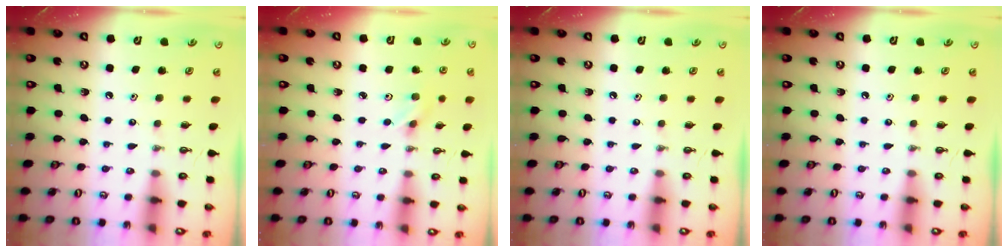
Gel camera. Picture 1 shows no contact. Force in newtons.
{"total": 2.1, "press": 2.0, "slide": 0.6}
{"total": 0.0}
{"total": 0.0}